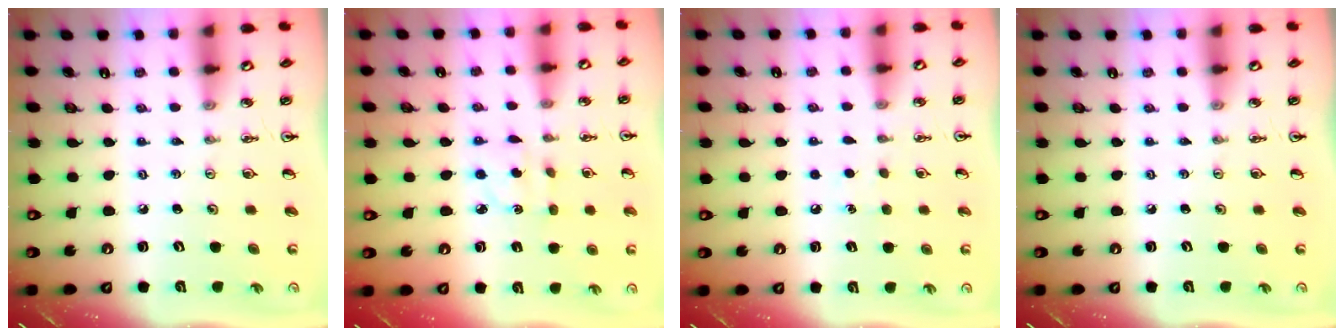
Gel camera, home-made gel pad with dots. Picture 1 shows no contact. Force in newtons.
{"total": 2.0, "press": 2.0, "slide": 0.4}
{"total": 4.7, "press": 4.6, "slide": 0.5}
{"total": 0.0}